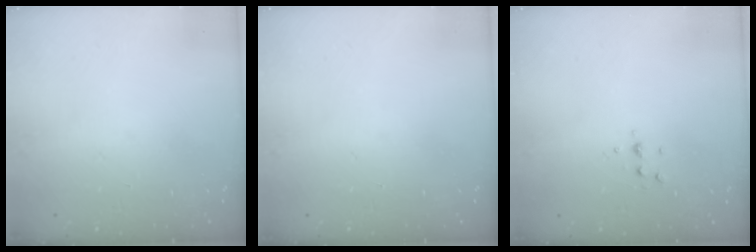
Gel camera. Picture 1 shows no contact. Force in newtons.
{"total": 0.0}
{"total": 4.1, "press": 4.0, "slide": 0.9}